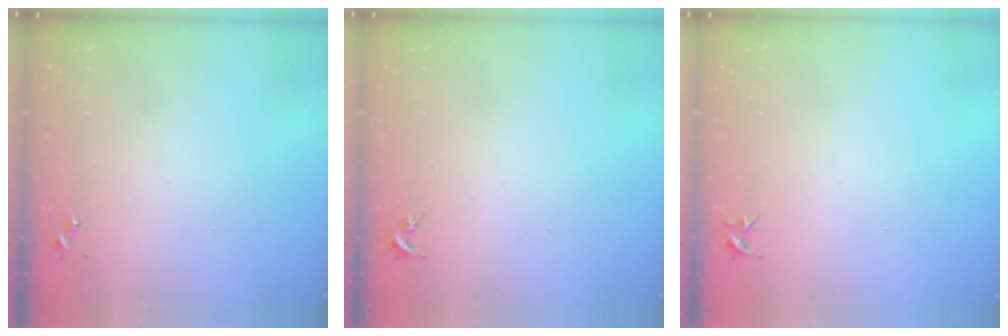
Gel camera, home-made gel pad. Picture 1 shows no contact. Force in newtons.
{"total": 0.0}
{"total": 3.7, "press": 3.7, "slide": 0.4}